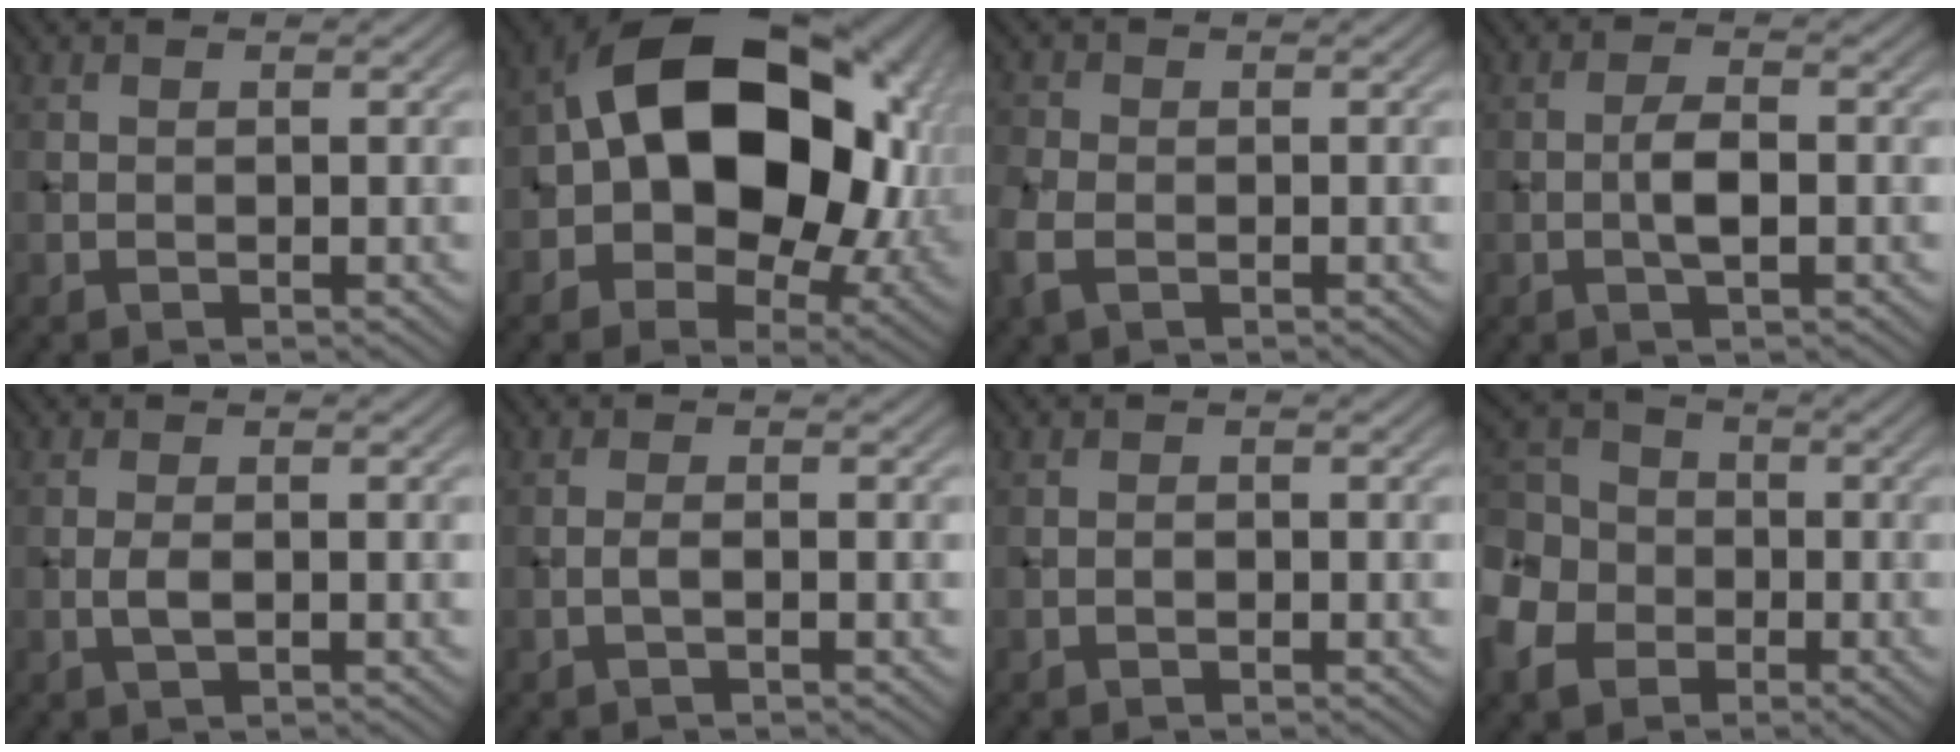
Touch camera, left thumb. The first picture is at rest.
{"total": 18.7, "force": [1.7, 12.6, 13.7], "torque": [-0.217, -0.013, 0.031]}
{"total": 3.7, "force": [-1.5, 2.5, 2.3], "torque": [-0.067, -0.007, -0.039]}
{"total": 2.9, "force": [-0.5, 0.9, 2.7], "torque": [-0.052, 0.006, -0.013]}
{"total": 1.6, "force": [-0.2, 0.6, 1.5], "torque": [-0.031, 0.001, -0.006]}
{"total": 1.1, "force": [-0.3, 0.2, 1.1], "torque": [-0.021, 0.005, -0.007]}
{"total": 0.6, "force": [-0.2, 0.3, 0.5], "torque": [-0.007, 0.002, -0.001]}
{"total": 9.4, "force": [-3.8, 7.4, 4.2], "torque": [-0.141, -0.013, -0.090]}